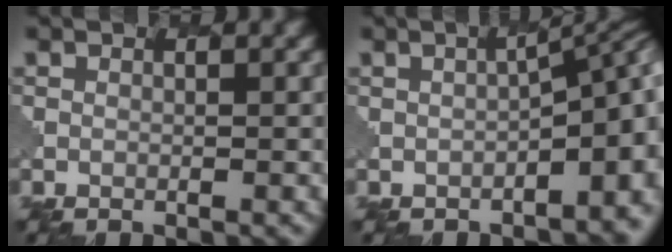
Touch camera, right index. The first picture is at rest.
{"total": 8.7, "force": [-2.8, 3.3, 7.6], "torque": [-0.088, -0.004, -0.028]}